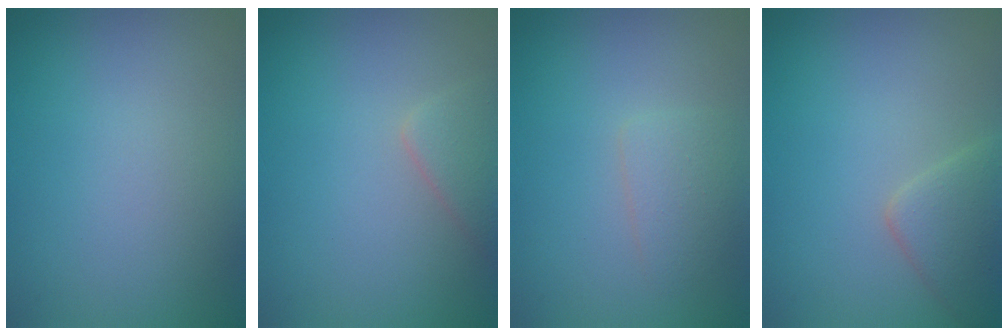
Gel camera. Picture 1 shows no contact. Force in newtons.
{"total": 2.1, "press": 2.1, "slide": 0.2}
{"total": 1.7, "press": 1.7, "slide": 0.1}
{"total": 2.9, "press": 2.9, "slide": 0.2}